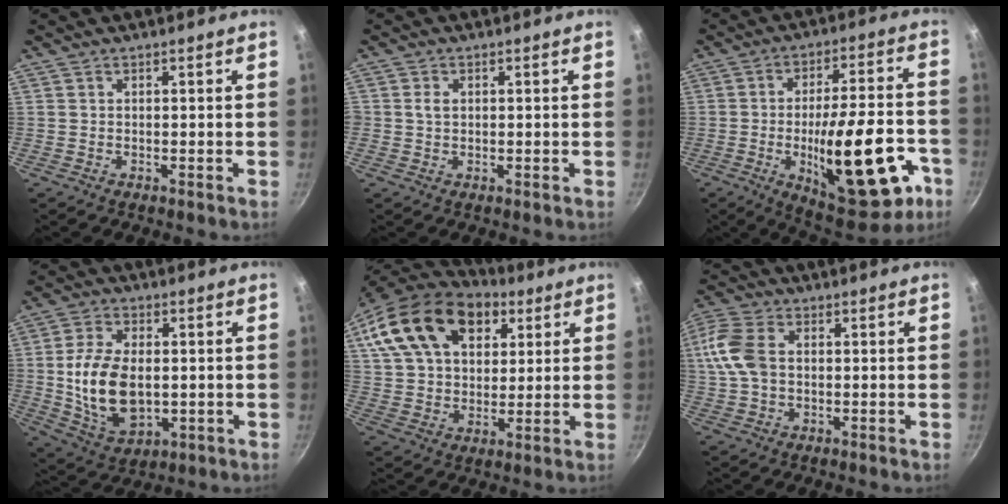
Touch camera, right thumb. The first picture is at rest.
{"total": 1.8, "force": [0.3, 1.4, 1.0], "torque": [-0.014, 0.002, 0.005]}
{"total": 24.3, "force": [-8.0, 9.0, 21.1], "torque": [-0.269, 0.032, -0.098]}
{"total": 14.4, "force": [-0.2, 8.8, 11.4], "torque": [-0.201, -0.004, 0.007]}
{"total": 23.5, "force": [10.7, 14.9, 14.6], "torque": [-0.251, 0.000, 0.187]}
{"total": 11.0, "force": [1.1, 7.5, 8.0], "torque": [-0.173, 0.016, 0.012]}